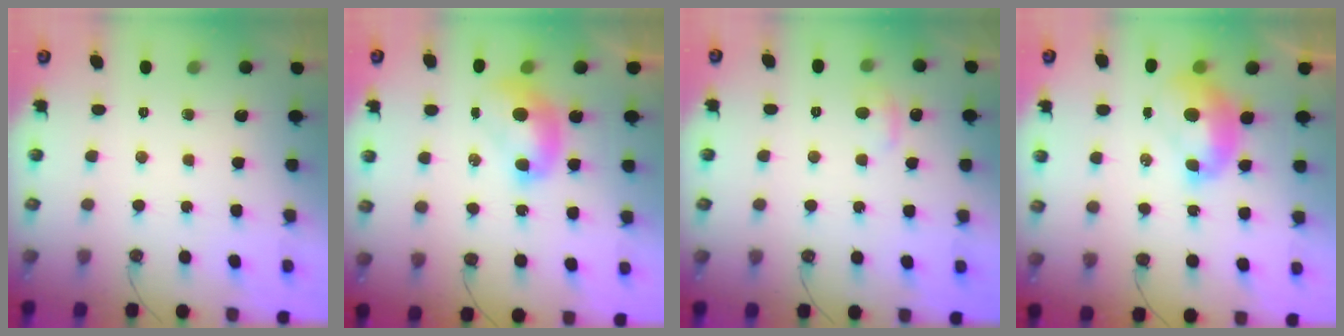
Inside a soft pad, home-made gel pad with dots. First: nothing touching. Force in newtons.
{"total": 2.0, "press": 2.0, "slide": 0.2}
{"total": 0.9, "press": 0.0, "slide": 0.9}
{"total": 2.1, "press": 2.0, "slide": 0.7}